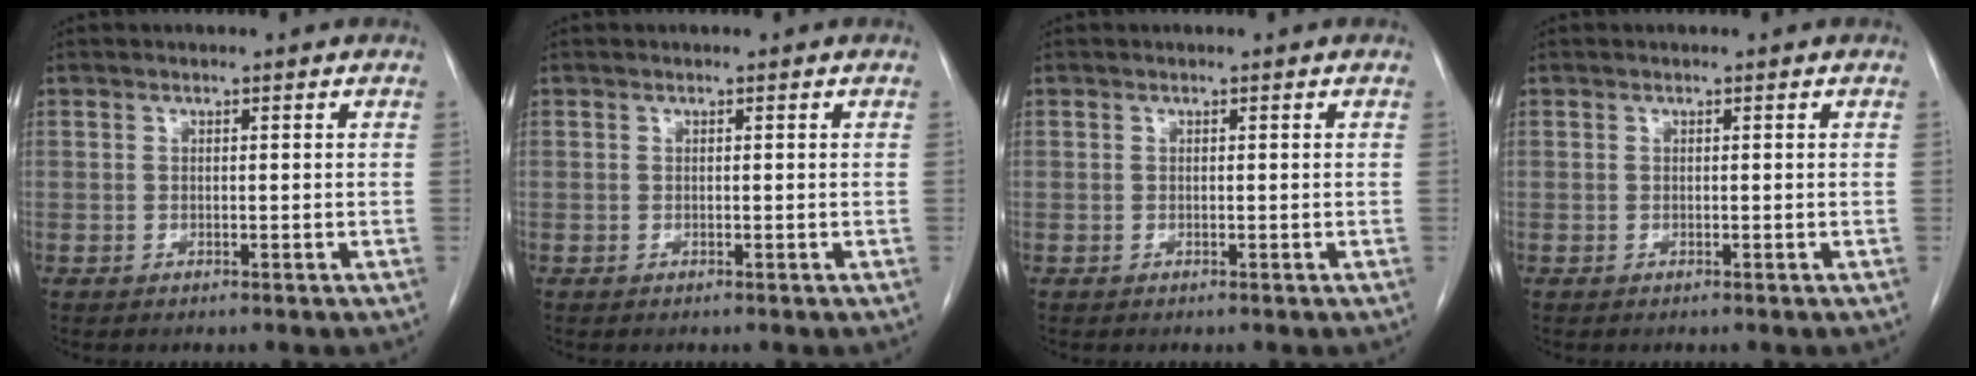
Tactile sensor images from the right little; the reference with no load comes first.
{"total": 0.0}
{"total": 0.0}
{"total": 0.0}